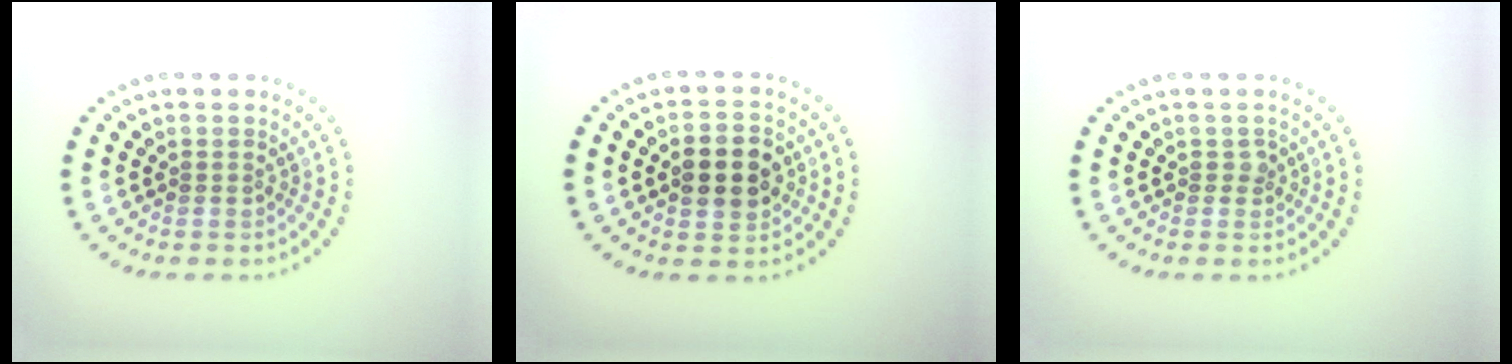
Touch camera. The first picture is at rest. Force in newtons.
{"total": 4.6, "press": 4.6, "slide": 0.2}
{"total": 0.7, "press": 0.5, "slide": 0.4}